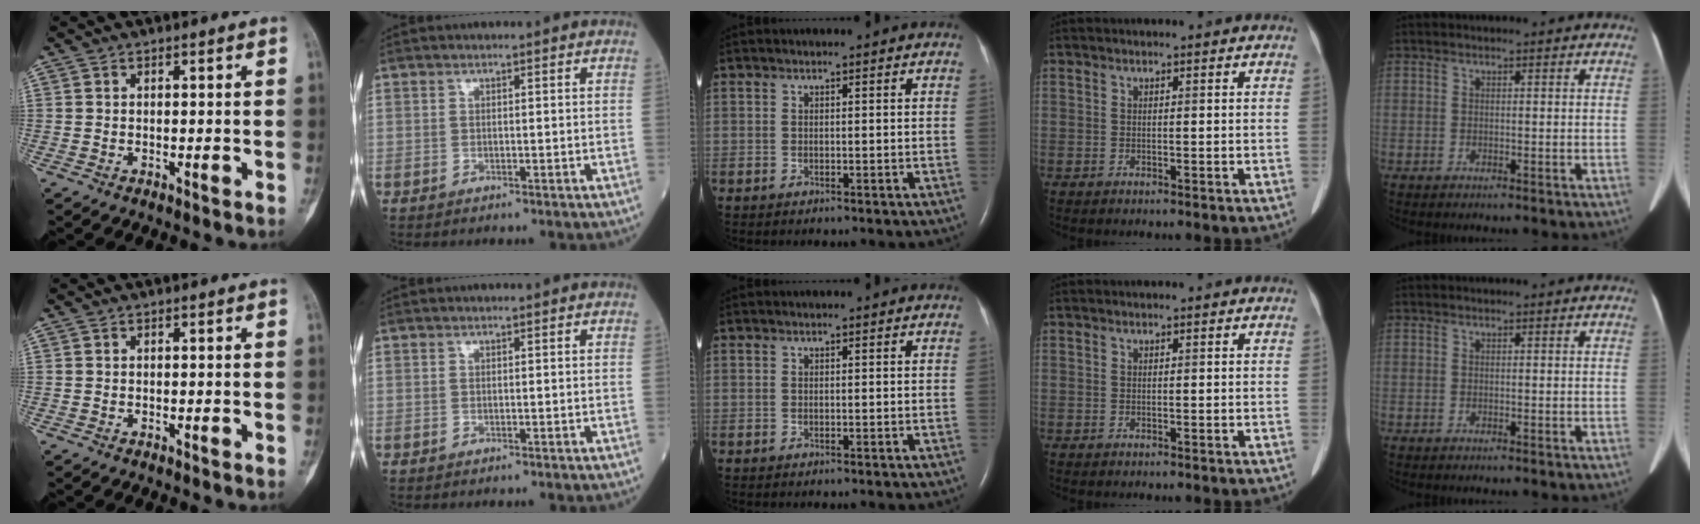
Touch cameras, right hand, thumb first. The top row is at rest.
{}